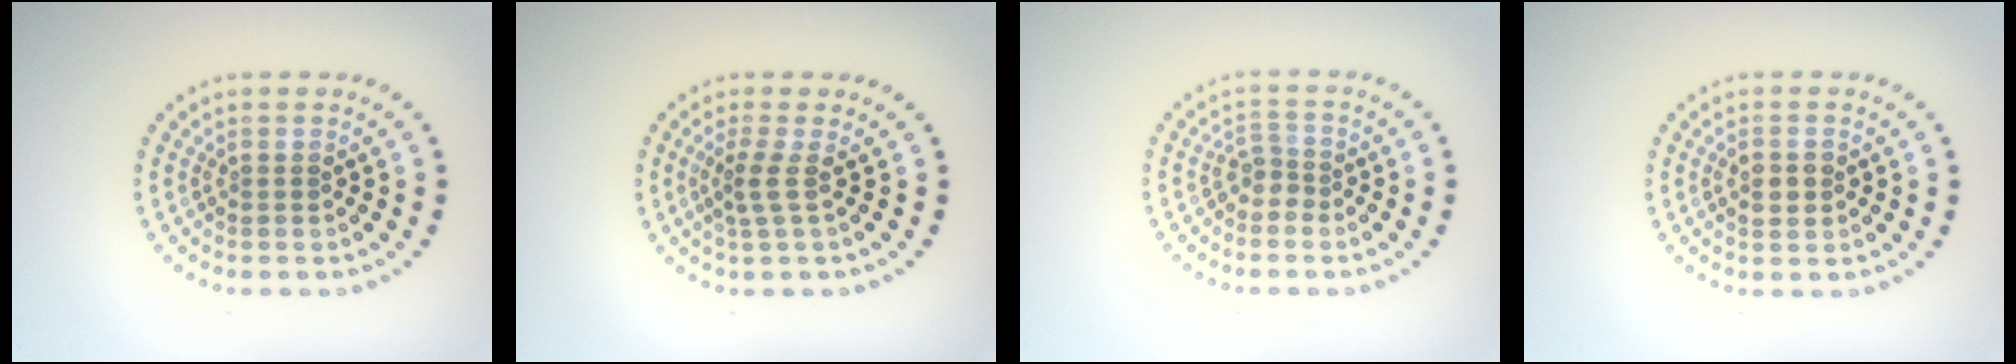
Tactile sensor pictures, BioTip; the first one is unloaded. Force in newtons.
{"total": 1.9, "press": 1.3, "slide": 1.4}
{"total": 1.8, "press": 1.1, "slide": 1.3}
{"total": 2.3, "press": 2.3, "slide": 0.1}